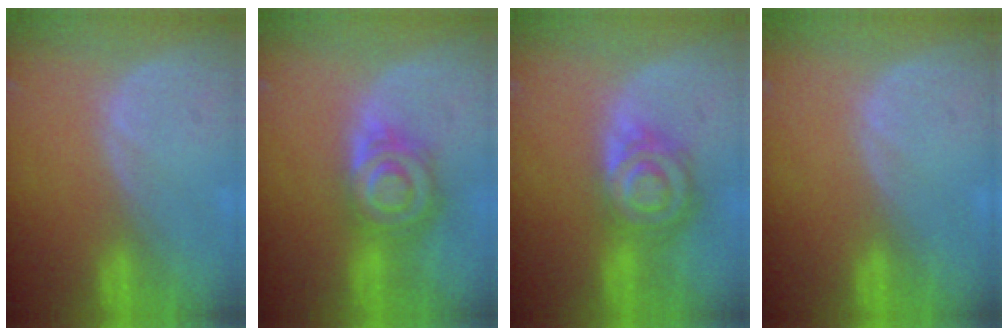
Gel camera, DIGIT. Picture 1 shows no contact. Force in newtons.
{"total": 8.0, "press": 7.0, "slide": 3.8}
{"total": 8.1, "press": 7.0, "slide": 3.9}
{"total": 0.0}